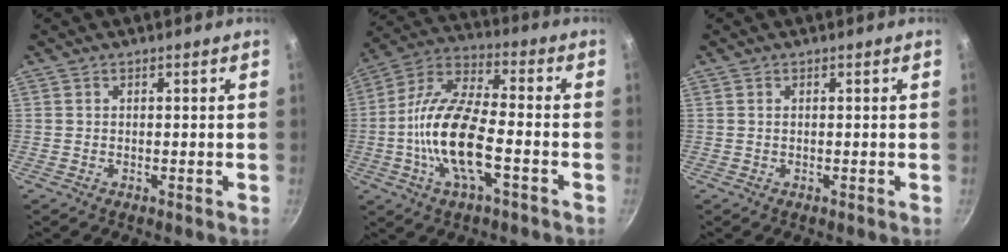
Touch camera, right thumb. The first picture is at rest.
{"total": 16.5, "force": [-3.8, 6.4, 14.7], "torque": [-0.299, 0.034, -0.074]}
{"total": 0.0}